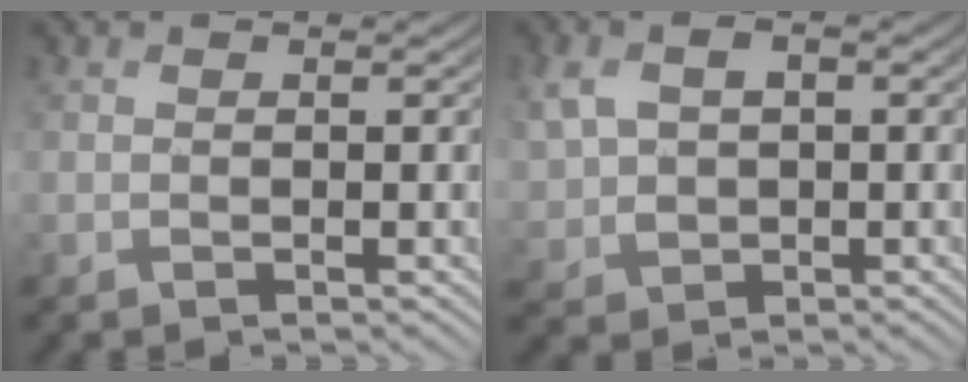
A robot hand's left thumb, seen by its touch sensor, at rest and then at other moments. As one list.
[{"total": 5.7, "force": [1.1, 4.0, 3.9], "torque": [-0.092, 0.001, 0.023]}]